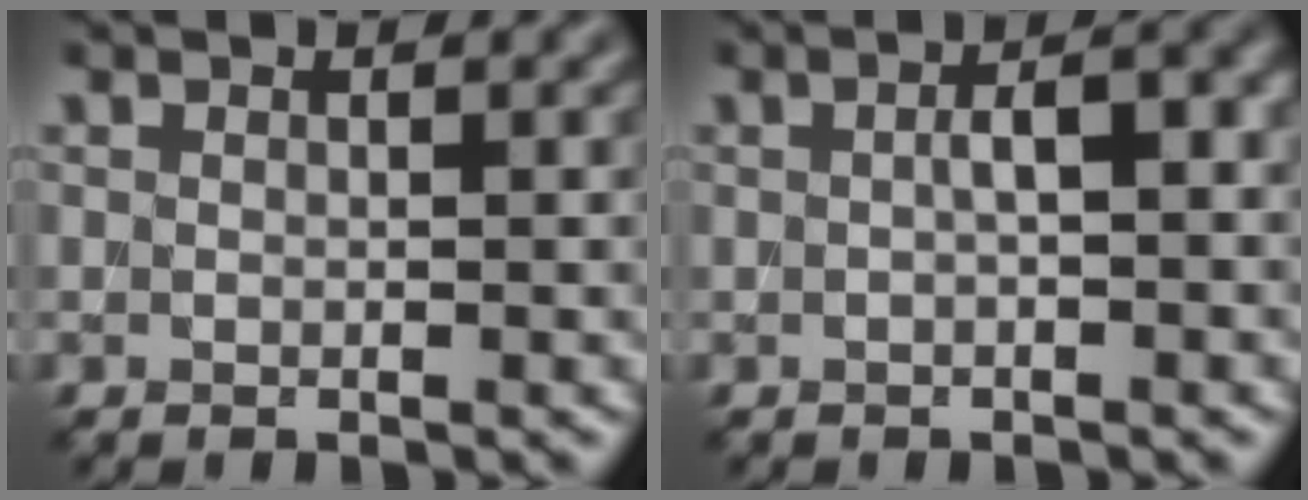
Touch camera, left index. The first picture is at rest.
{"total": 3.0, "force": [0.2, 0.9, 2.9], "torque": [-0.039, 0.011, 0.005]}